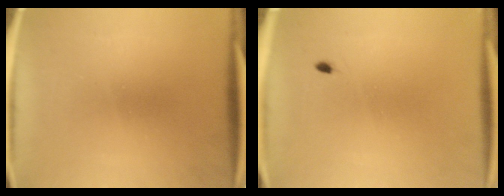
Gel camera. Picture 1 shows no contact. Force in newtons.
{"total": 0.5}